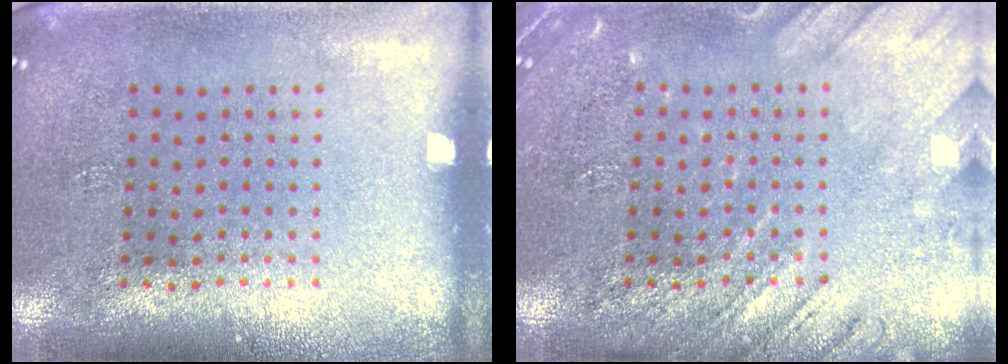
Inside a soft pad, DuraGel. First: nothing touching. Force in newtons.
{"total": 2.9, "press": 2.8, "slide": 0.3}